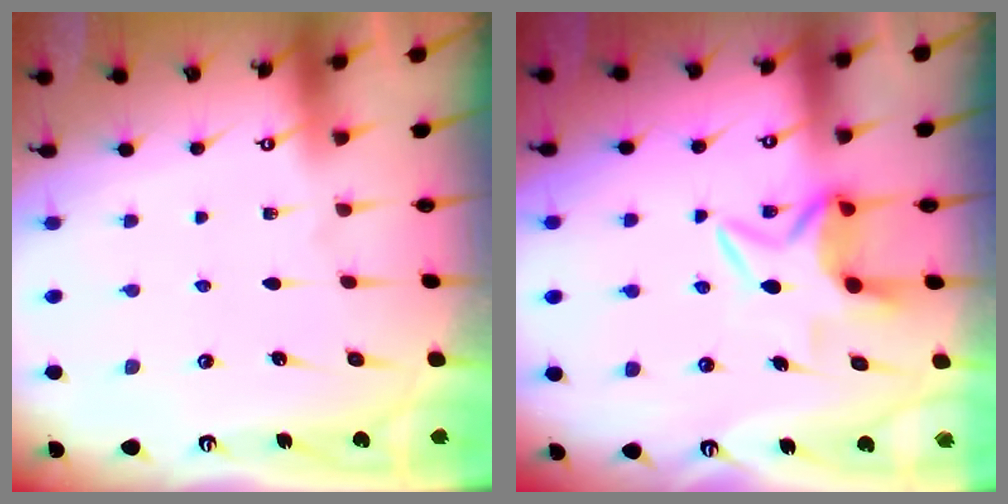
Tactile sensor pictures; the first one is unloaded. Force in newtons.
{"total": 6.4, "press": 6.4, "slide": 0.9}